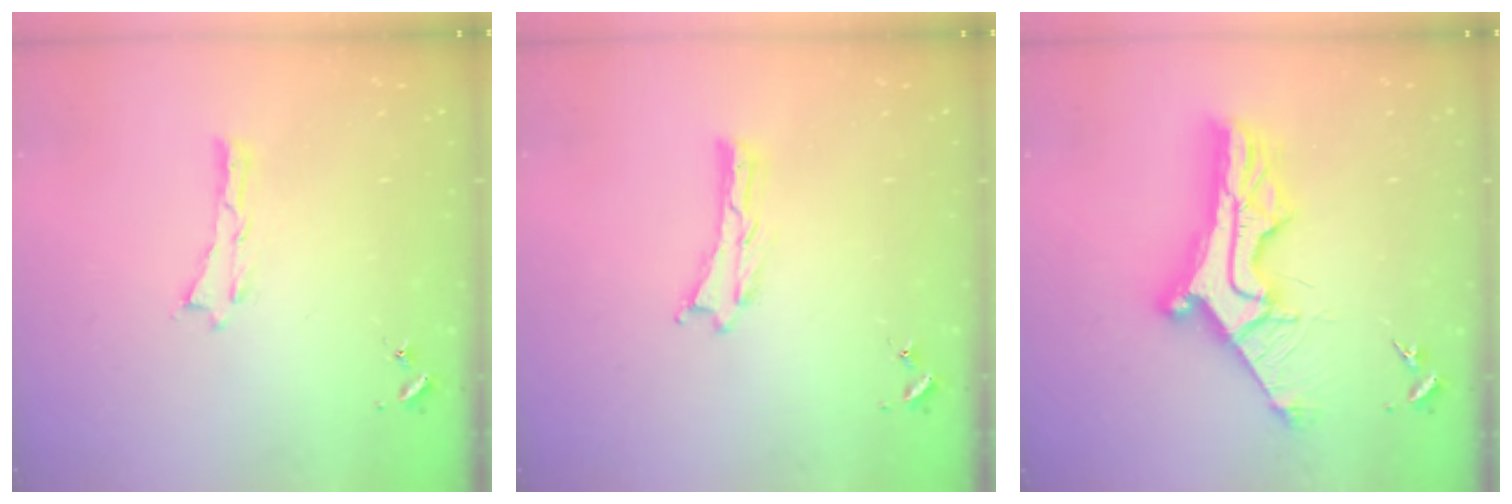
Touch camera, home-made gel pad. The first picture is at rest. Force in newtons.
{"total": 0.0}
{"total": 12.7, "press": 12.6, "slide": 1.1}